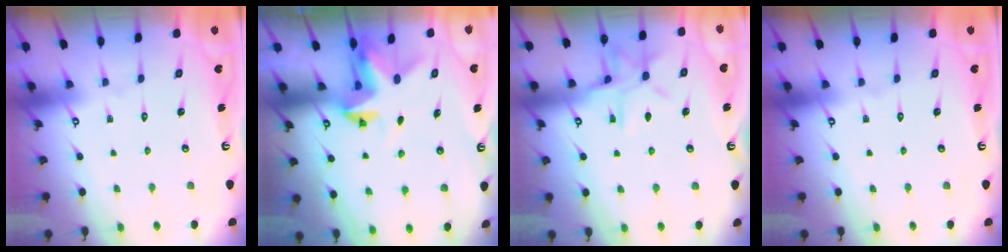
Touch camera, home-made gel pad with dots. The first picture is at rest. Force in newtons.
{"total": 4.0, "press": 4.0, "slide": 0.1}
{"total": 10.2, "press": 10.1, "slide": 0.8}
{"total": 0.0}